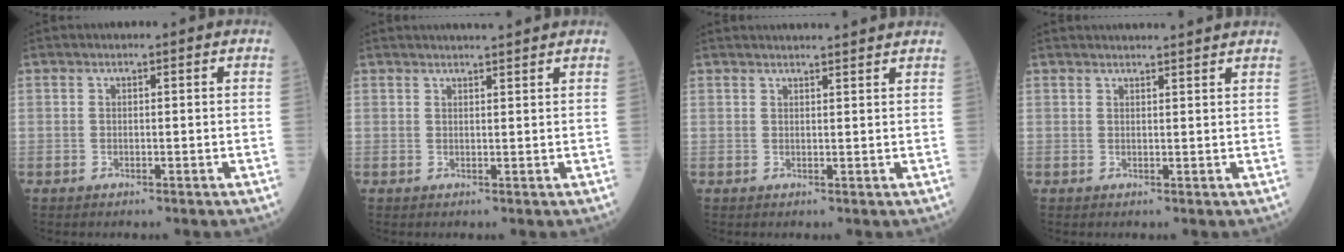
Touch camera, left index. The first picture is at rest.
{"total": 4.2, "force": [3.9, -0.2, 1.4], "torque": [-0.018, 0.018, 0.051]}
{"total": 7.7, "force": [7.4, -0.1, 2.1], "torque": [-0.022, 0.024, 0.078]}
{"total": 7.3, "force": [7.0, -0.2, 2.0], "torque": [-0.020, 0.023, 0.073]}